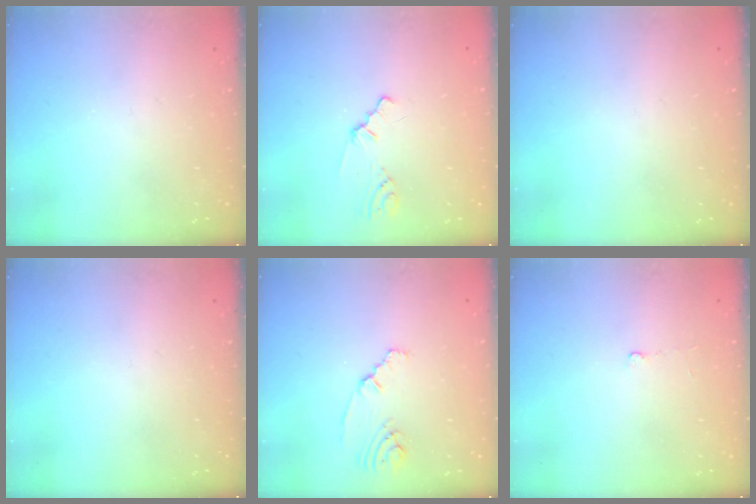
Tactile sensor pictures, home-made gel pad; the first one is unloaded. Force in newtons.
{"total": 0.8, "press": 0.8, "slide": 0.2}
{"total": 0.0}
{"total": 0.0}
{"total": 2.2, "press": 2.2, "slide": 0.5}
{"total": 1.6, "press": 1.6, "slide": 0.3}